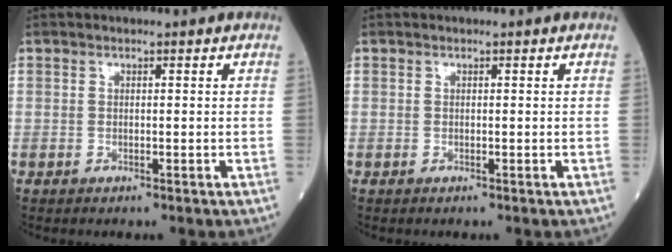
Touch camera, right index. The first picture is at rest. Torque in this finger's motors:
{"motor_torque": [0.00, 0.00, 0.00, 0.00]}